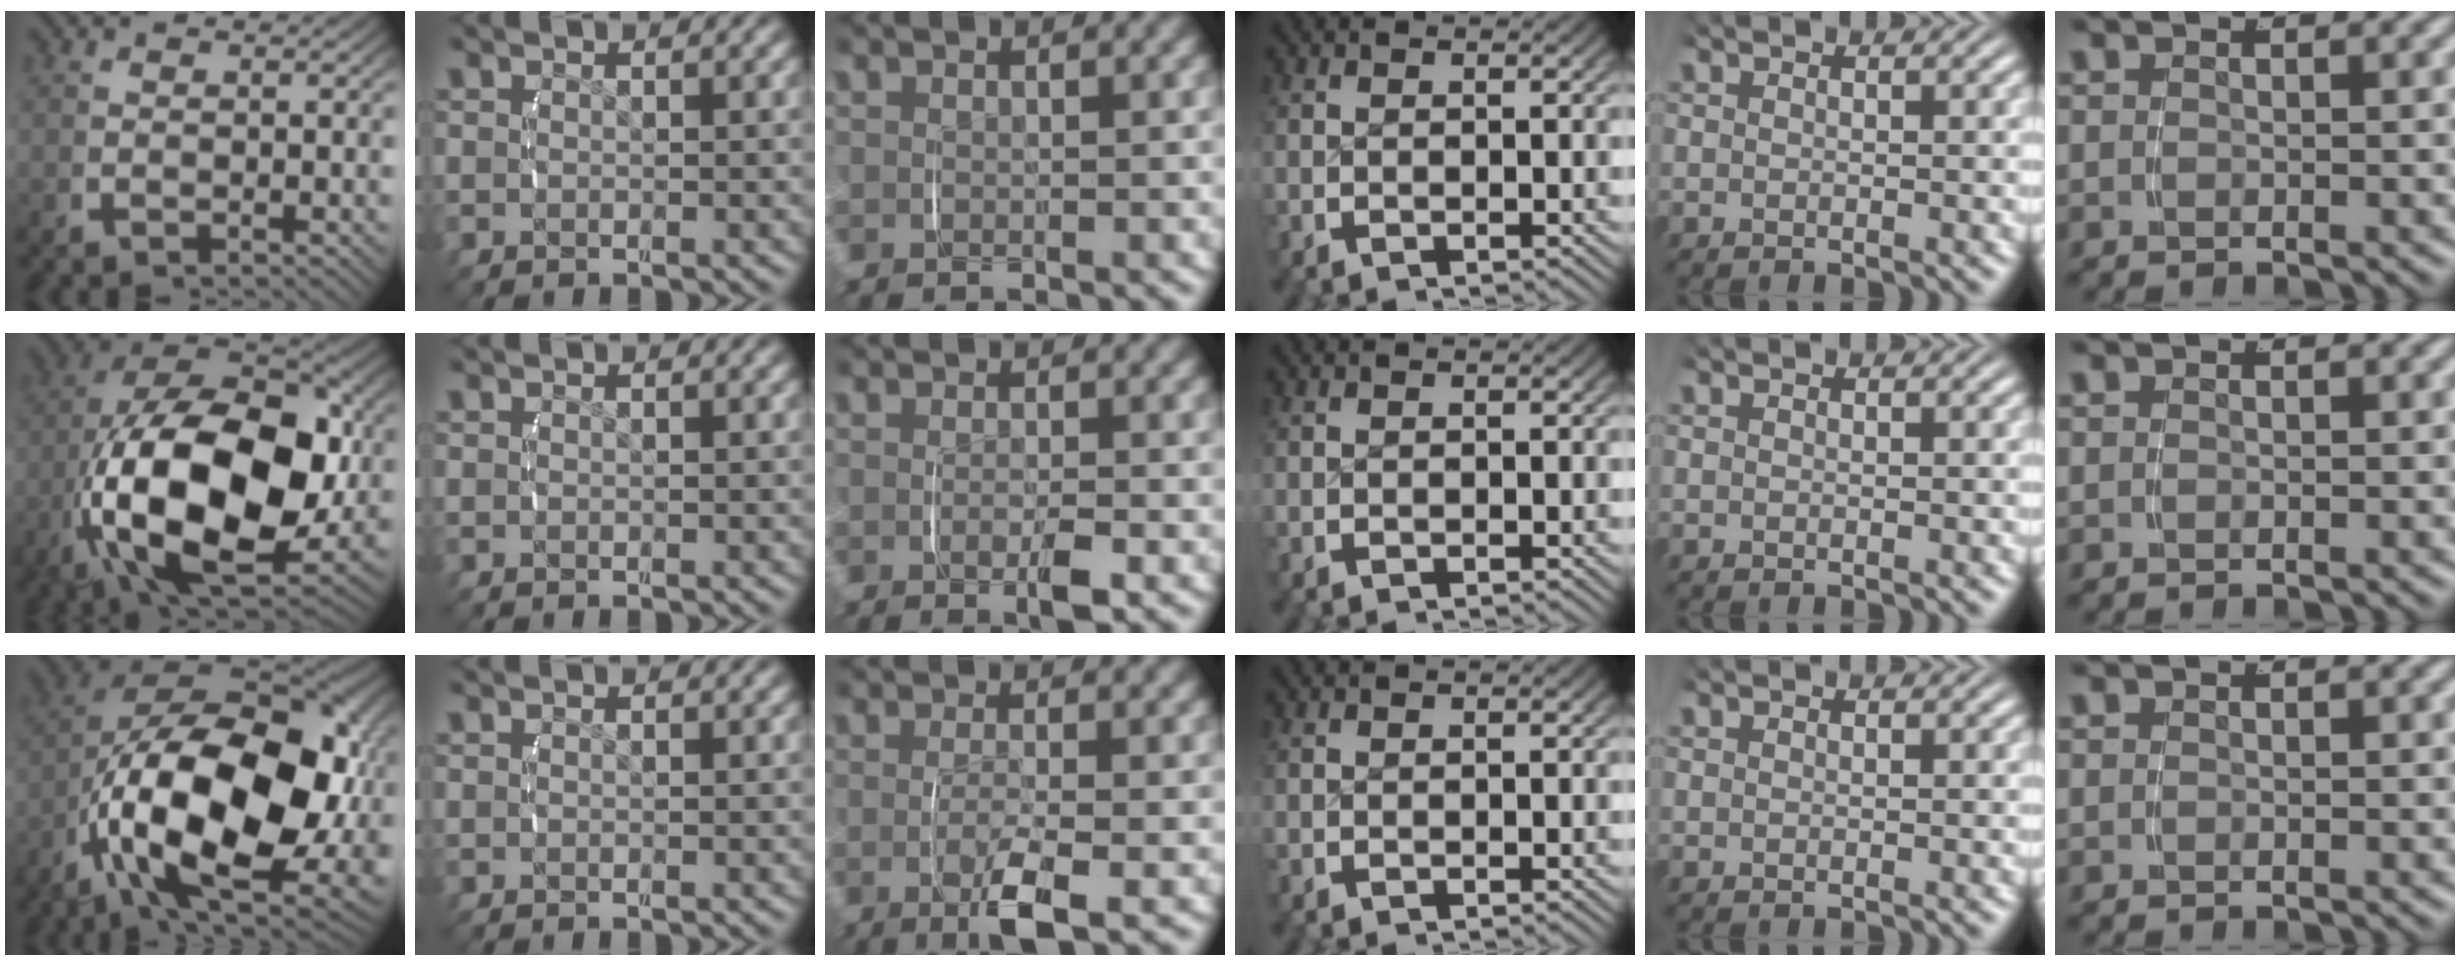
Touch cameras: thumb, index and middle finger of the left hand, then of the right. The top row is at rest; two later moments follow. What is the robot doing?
{"motion": "lift_and_place", "object": "phone"}